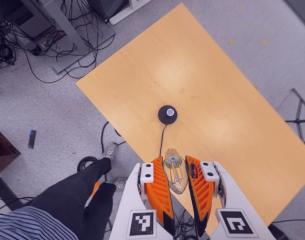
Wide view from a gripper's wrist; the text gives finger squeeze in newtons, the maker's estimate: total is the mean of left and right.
{"total": 22.0, "left": 25.6, "right": 18.3}